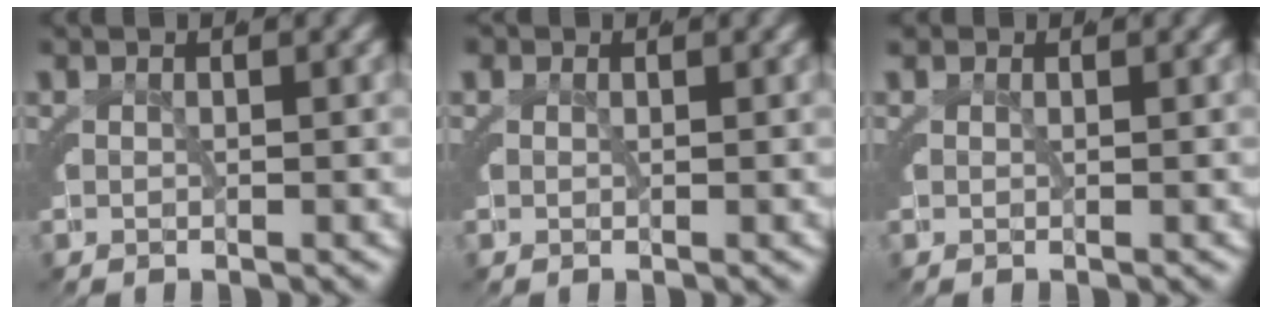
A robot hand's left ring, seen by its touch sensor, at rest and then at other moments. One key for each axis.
{"total": 1.0, "fx": 0.4, "fy": 0.8, "fz": 0.4, "tx": -0.013, "ty": -0.006, "tz": 0.010}
{"total": 0.6, "fx": 0.5, "fy": 0.4, "fz": 0.1, "tx": -0.008, "ty": -0.003, "tz": 0.010}